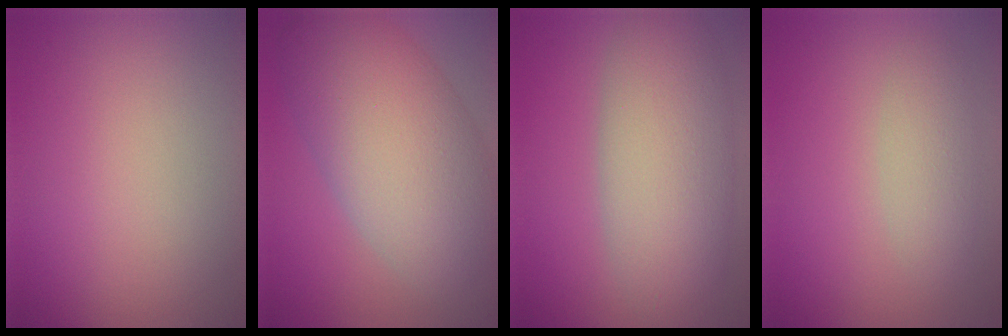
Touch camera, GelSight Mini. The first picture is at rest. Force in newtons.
{"total": 11.2, "press": 11.2, "slide": 0.5}
{"total": 7.2, "press": 7.2, "slide": 0.4}
{"total": 2.3, "press": 2.3, "slide": 0.2}